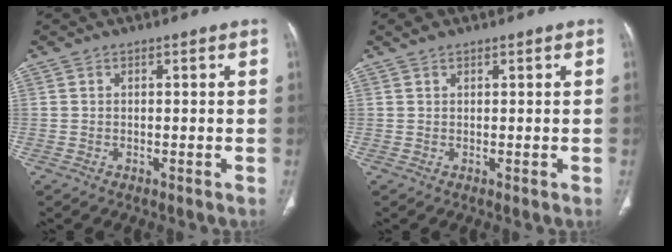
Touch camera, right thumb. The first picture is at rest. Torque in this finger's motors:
{"motor_torque": [-0.68, 0.99, 0.51, -0.06, -0.02]}